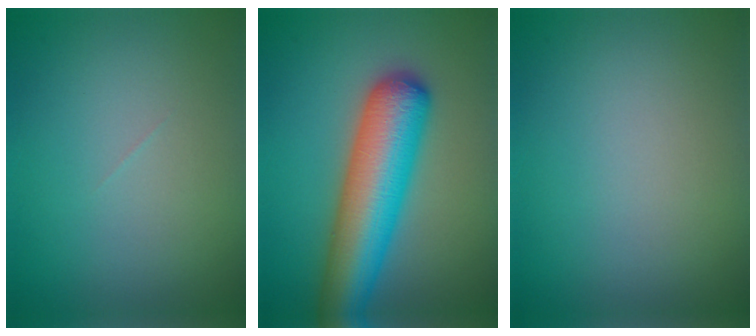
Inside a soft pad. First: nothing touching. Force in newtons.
{"total": 9.2, "press": 9.2, "slide": 0.3}
{"total": 0.0}